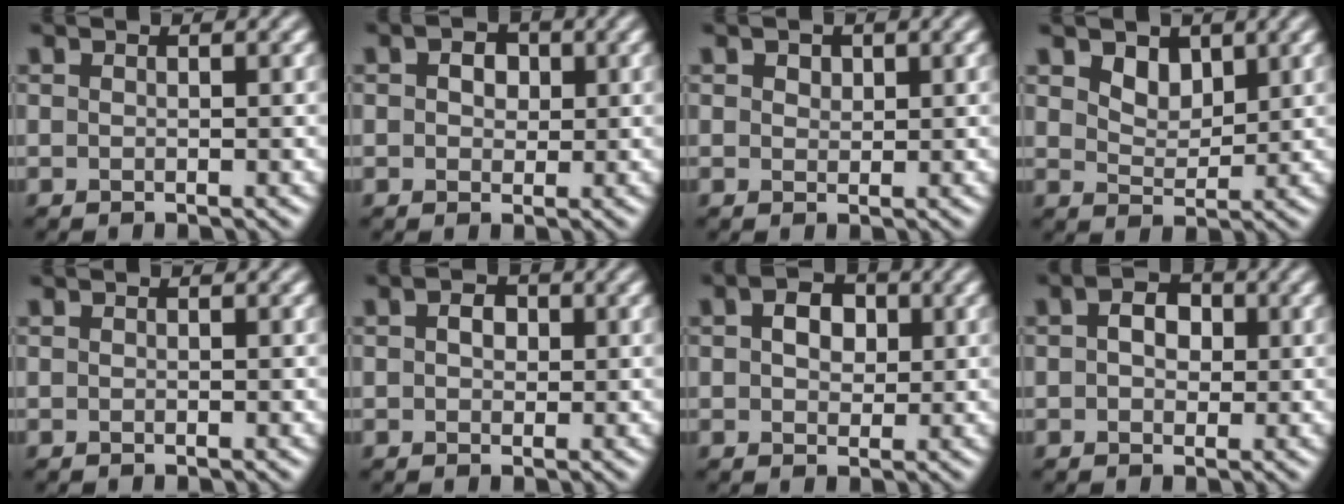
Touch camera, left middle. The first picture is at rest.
{"total": 2.7, "force": [0.9, 1.9, 1.7], "torque": [-0.022, 0.006, 0.003]}
{"total": 1.2, "force": [0.8, 0.8, 0.5], "torque": [-0.008, 0.000, 0.011]}
{"total": 2.4, "force": [1.5, 1.4, 1.2], "torque": [-0.027, -0.006, 0.027]}
{"total": 0.0}
{"total": 1.8, "force": [0.4, 1.3, 1.2], "torque": [-0.019, 0.002, 0.002]}
{"total": 3.1, "force": [0.8, 2.2, 2.0], "torque": [-0.038, 0.004, 0.008]}
{"total": 3.2, "force": [0.6, 2.2, 2.1], "torque": [-0.032, 0.007, 0.000]}